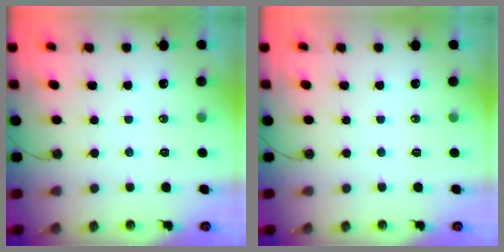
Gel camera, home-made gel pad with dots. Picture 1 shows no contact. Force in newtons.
{"total": 0.0}